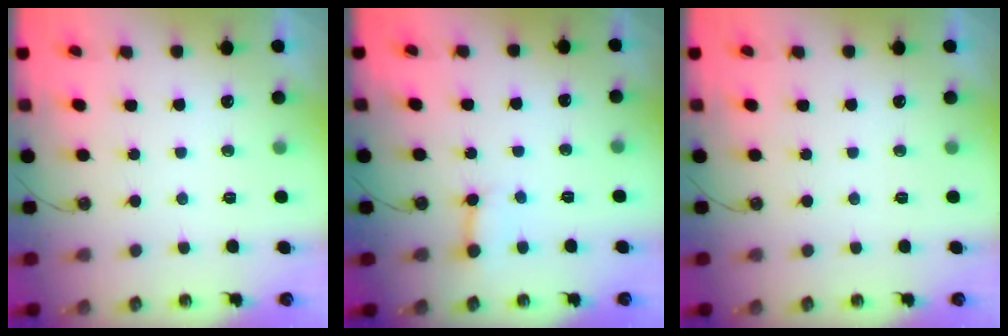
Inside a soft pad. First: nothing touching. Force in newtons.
{"total": 2.8, "press": 2.8, "slide": 0.2}
{"total": 0.0}